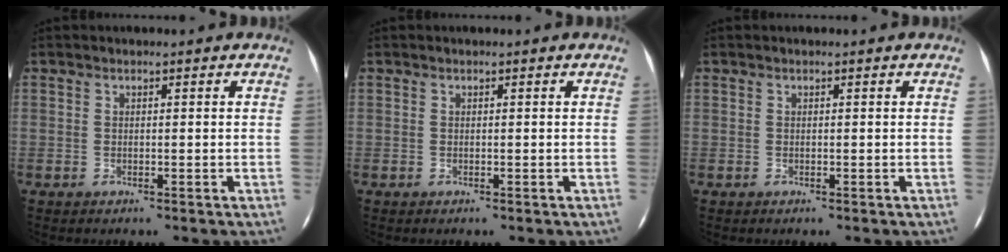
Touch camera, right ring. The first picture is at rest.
{"total": 0.0}
{"total": 0.0}